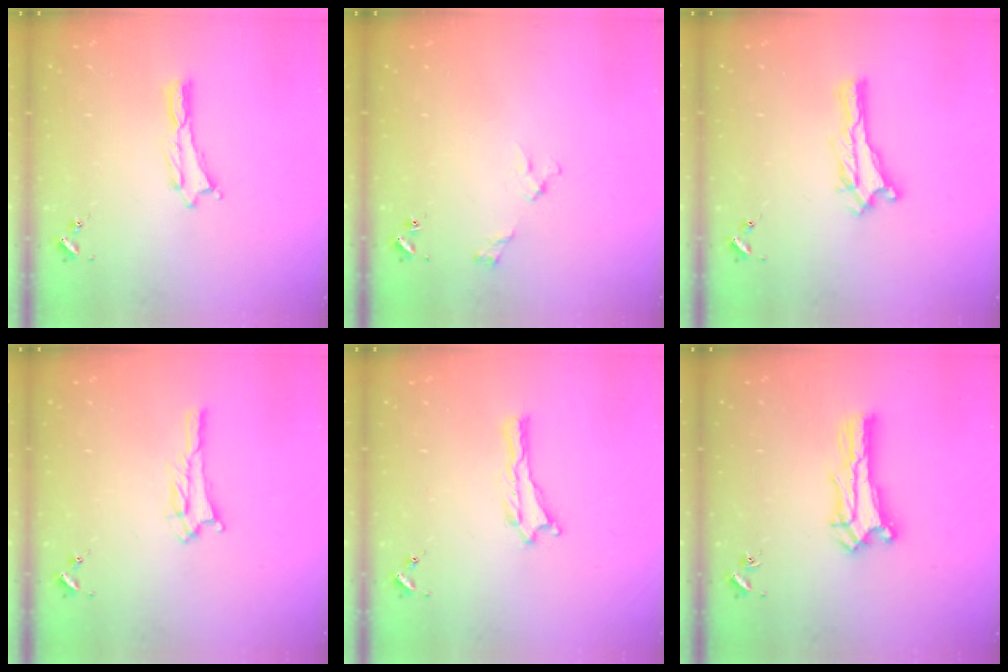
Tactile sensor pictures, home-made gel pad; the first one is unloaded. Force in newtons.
{"total": 2.7, "press": 2.6, "slide": 0.3}
{"total": 0.0}
{"total": 2.8, "press": 2.8, "slide": 0.3}
{"total": 0.0}
{"total": 1.5, "press": 1.5, "slide": 0.2}